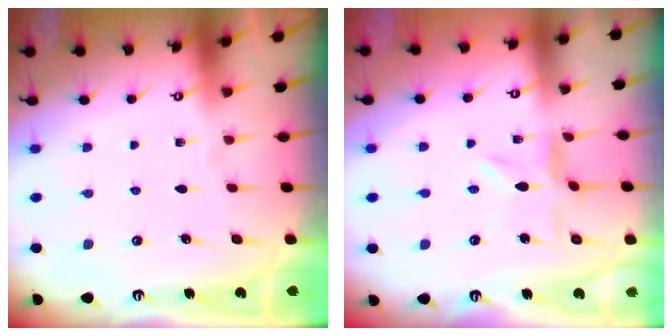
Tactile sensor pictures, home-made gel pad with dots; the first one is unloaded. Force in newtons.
{"total": 1.7, "press": 1.7, "slide": 0.2}